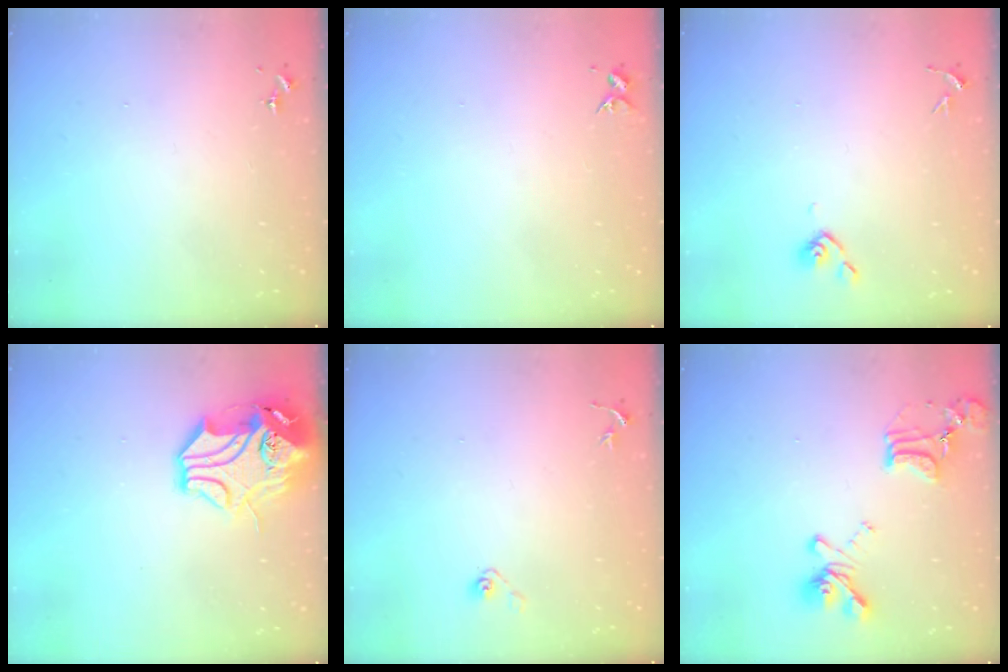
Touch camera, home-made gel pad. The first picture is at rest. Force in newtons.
{"total": 3.3, "press": 3.3, "slide": 0.4}
{"total": 3.8, "press": 3.7, "slide": 0.8}
{"total": 14.5, "press": 14.3, "slide": 1.9}
{"total": 3.7, "press": 3.2, "slide": 1.9}
{"total": 16.9, "press": 16.8, "slide": 1.2}